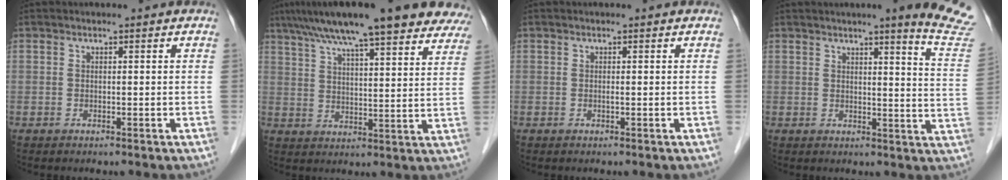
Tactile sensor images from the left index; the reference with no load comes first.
{"total": 24.7, "force": [19.7, 3.7, 14.4], "torque": [-0.219, 0.038, 0.258]}
{"total": 0.0}
{"total": 11.7, "force": [10.2, -1.2, 5.6], "torque": [-0.057, -0.069, 0.093]}